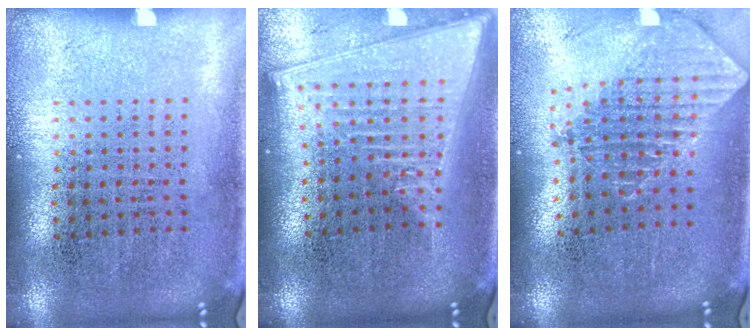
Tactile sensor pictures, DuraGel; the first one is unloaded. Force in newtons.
{"total": 2.2, "press": 1.8, "slide": 1.2}
{"total": 2.0, "press": 1.5, "slide": 1.3}